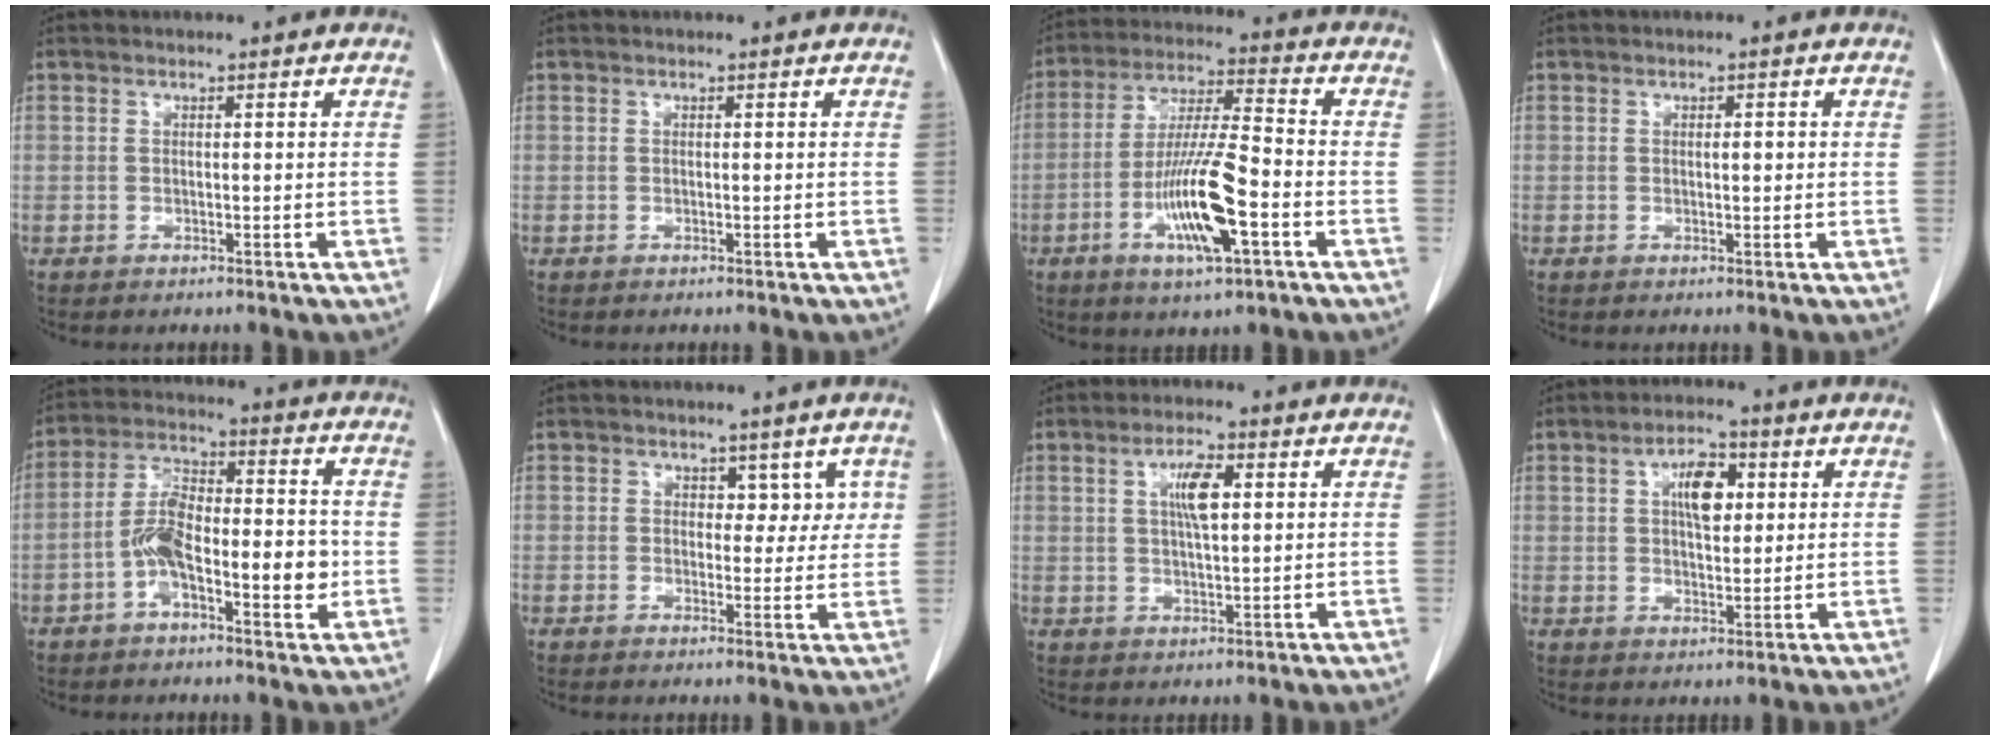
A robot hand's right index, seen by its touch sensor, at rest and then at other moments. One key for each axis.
{"total": 0.0}
{"total": 12.9, "fx": -4.6, "fy": 1.6, "fz": 11.9, "tx": -0.229, "ty": -0.008, "tz": -0.080}
{"total": 1.1, "fx": 0.1, "fy": 0.4, "fz": 1.0, "tx": -0.014, "ty": 0.001, "tz": 0.003}
{"total": 10.7, "fx": -2.6, "fy": 4.0, "fz": 9.6, "tx": -0.173, "ty": 0.027, "tz": -0.047}
{"total": 3.5, "fx": 1.5, "fy": 2.5, "fz": 2.0, "tx": -0.003, "ty": 0.005, "tz": 0.017}
{"total": 5.2, "fx": 1.5, "fy": 1.2, "fz": 4.8, "tx": -0.091, "ty": 0.003, "tz": 0.029}
{"total": 6.3, "fx": 1.9, "fy": 2.8, "fz": 5.3, "tx": -0.091, "ty": 0.009, "tz": 0.032}